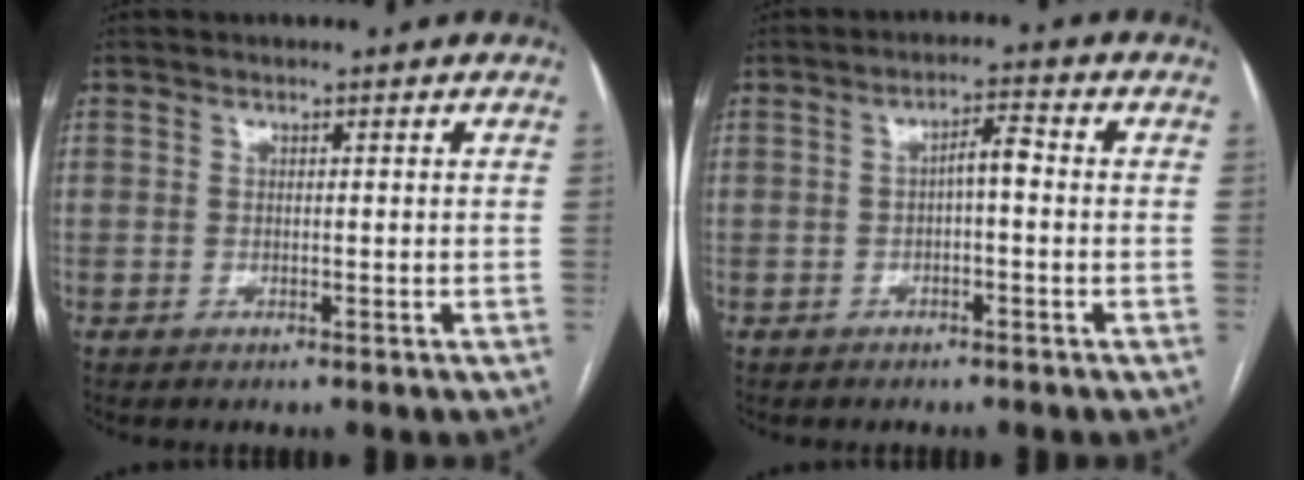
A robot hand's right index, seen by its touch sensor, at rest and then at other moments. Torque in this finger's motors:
{"motor_torque": [0.46, -0.04, 0.09, 0.06]}